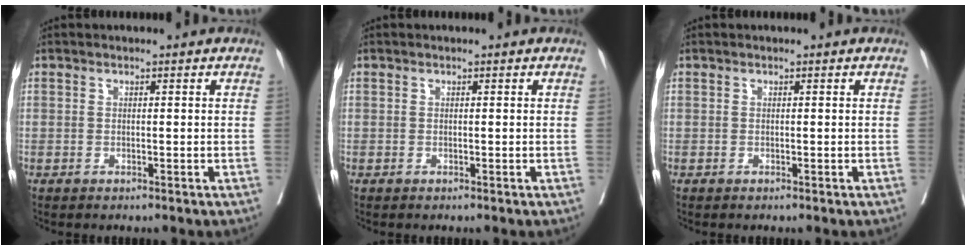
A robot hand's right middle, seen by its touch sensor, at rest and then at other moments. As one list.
[{"total": 0.0}, {"total": 0.0}]